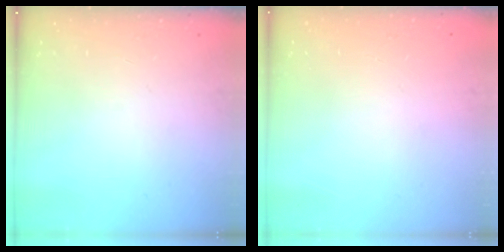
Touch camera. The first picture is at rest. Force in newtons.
{"total": 0.0}